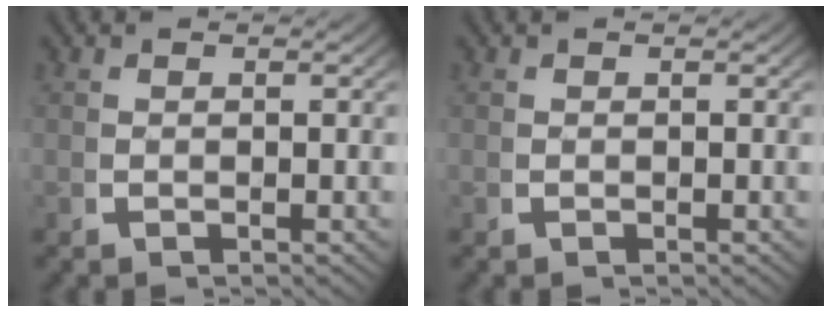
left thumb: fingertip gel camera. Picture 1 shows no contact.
{"total": 0.0}